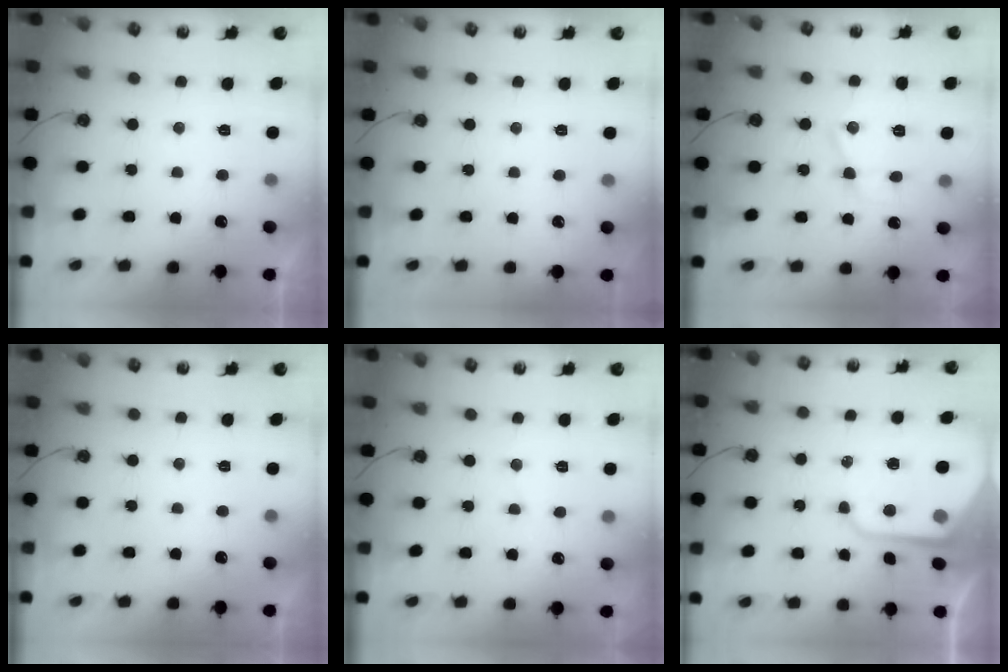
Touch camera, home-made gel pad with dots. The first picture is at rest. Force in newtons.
{"total": 2.5, "press": 2.5, "slide": 0.3}
{"total": 11.6, "press": 11.6, "slide": 0.6}
{"total": 0.0}
{"total": 5.3, "press": 5.2, "slide": 0.7}
{"total": 11.3, "press": 11.2, "slide": 0.9}